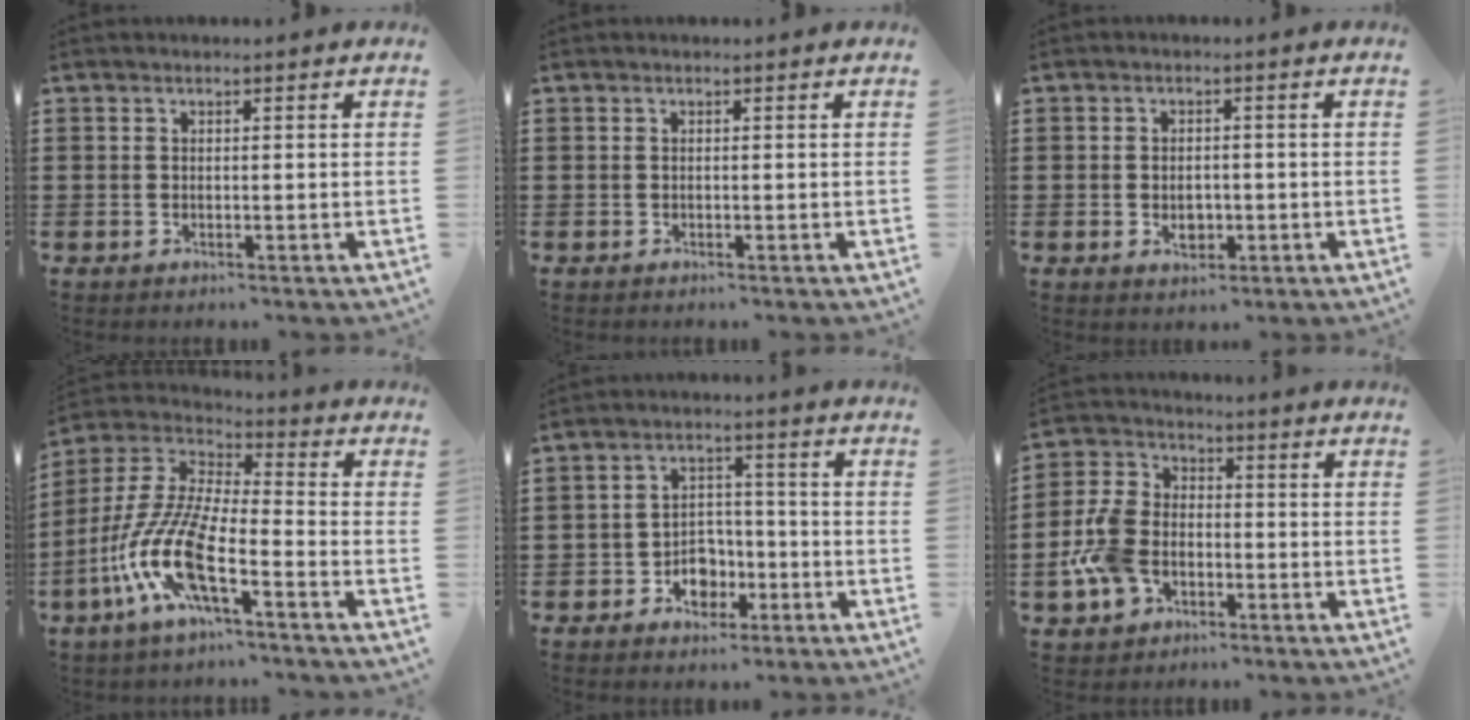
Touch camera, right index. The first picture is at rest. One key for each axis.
{"total": 0.0}
{"total": 2.9, "fx": -0.6, "fy": 1.8, "fz": 2.1, "tx": -0.033, "ty": -0.001, "tz": -0.013}
{"total": 12.2, "fx": -6.6, "fy": 2.8, "fz": 9.9, "tx": -0.247, "ty": -0.018, "tz": -0.141}
{"total": 4.9, "fx": -2.3, "fy": 3.8, "fz": 2.1, "tx": -0.035, "ty": 0.008, "tz": -0.043}
{"total": 8.4, "fx": -2.8, "fy": 5.8, "fz": 5.4, "tx": -0.152, "ty": 0.008, "tz": -0.061}